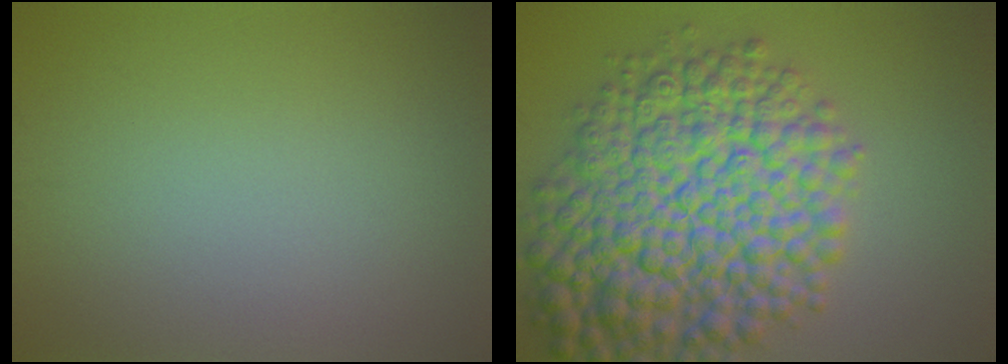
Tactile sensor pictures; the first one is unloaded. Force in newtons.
{"total": 13.4, "press": 13.4, "slide": 0.4}